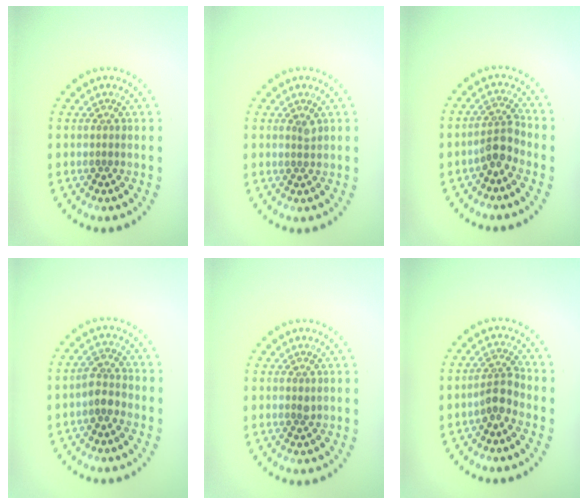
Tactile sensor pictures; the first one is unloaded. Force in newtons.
{"total": 0.7, "press": 0.4, "slide": 0.6}
{"total": 2.4, "press": 1.8, "slide": 1.5}
{"total": 1.9, "press": 1.8, "slide": 0.7}
{"total": 0.5, "press": 0.4, "slide": 0.3}
{"total": 2.2, "press": 1.8, "slide": 1.3}